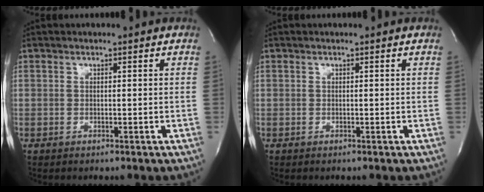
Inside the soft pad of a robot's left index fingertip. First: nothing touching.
{"total": 0.0}